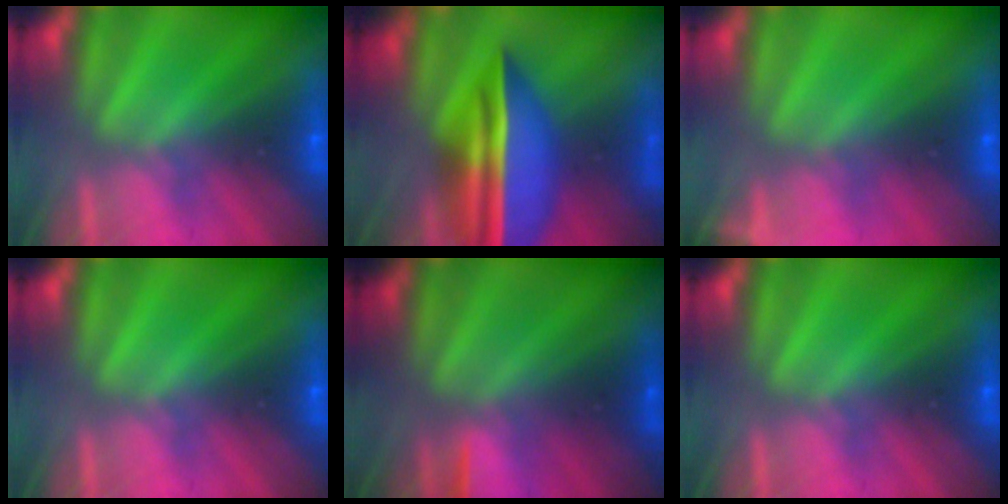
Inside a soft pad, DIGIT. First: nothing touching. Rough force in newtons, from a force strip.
{"total": 7.5}
{"total": 1.1}
{"total": 0.0}
{"total": 1.4}
{"total": 0.0}